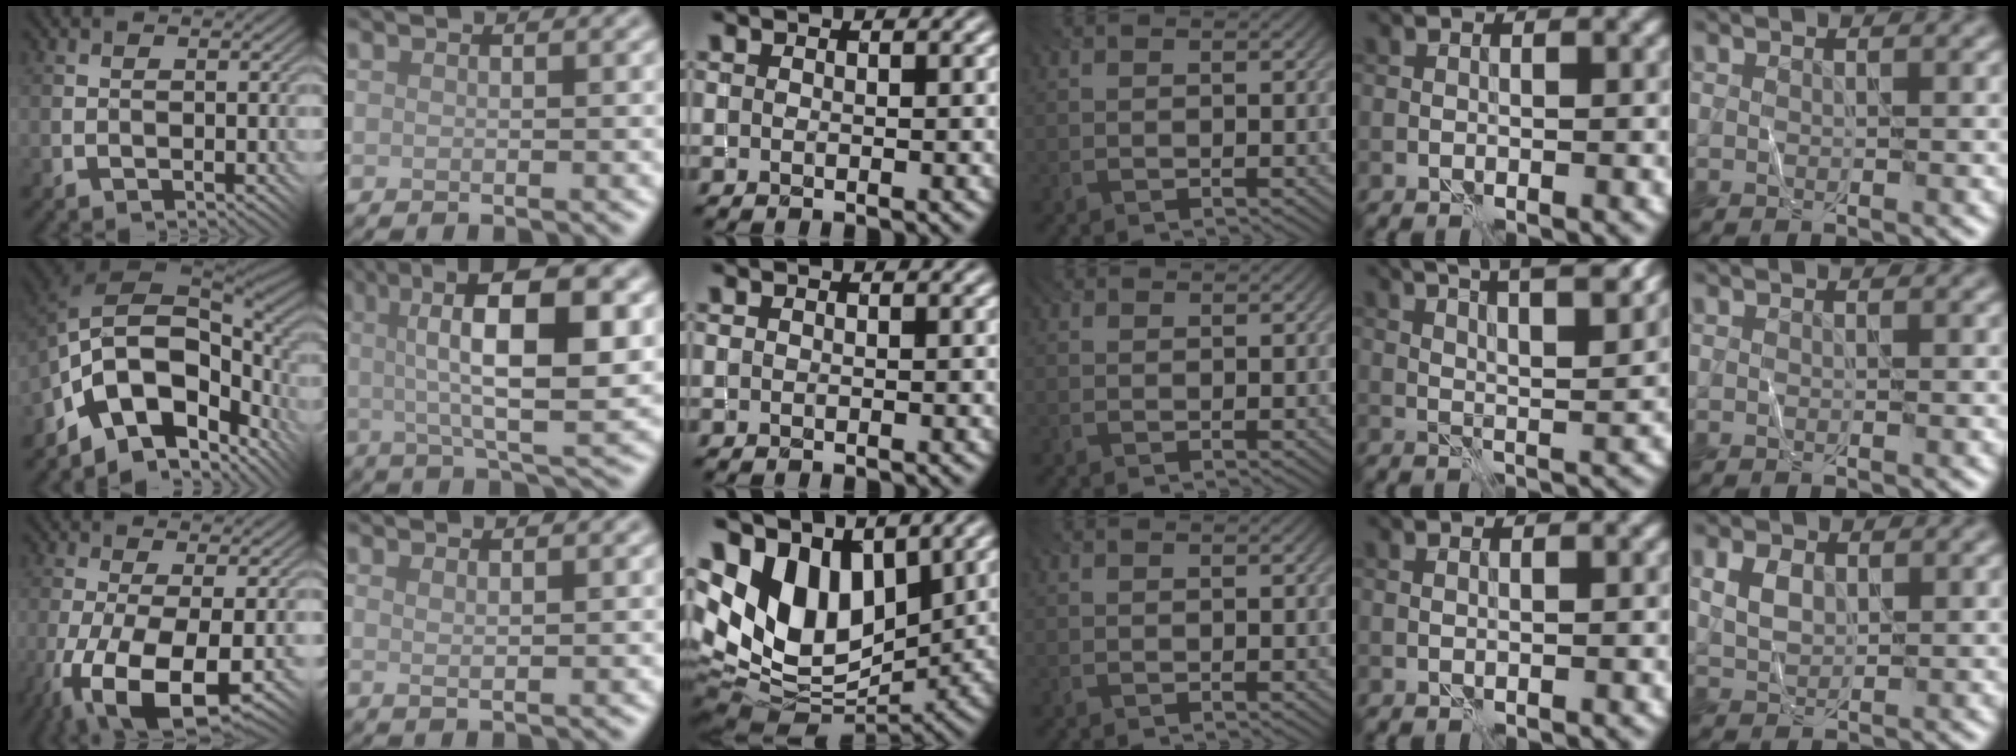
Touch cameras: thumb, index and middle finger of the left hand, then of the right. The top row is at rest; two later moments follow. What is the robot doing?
{"motion": "fold", "object": "shorts"}